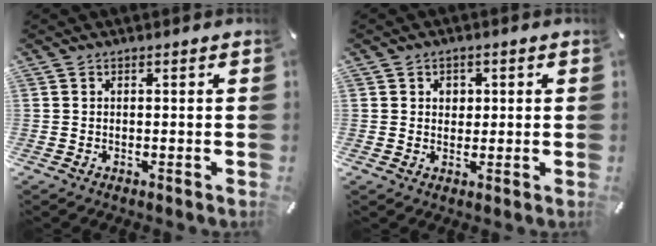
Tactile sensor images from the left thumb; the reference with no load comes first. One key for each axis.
{"total": 2.8, "fx": 0.6, "fy": 2.5, "fz": 0.9, "tx": -0.006, "ty": -0.001, "tz": 0.004}